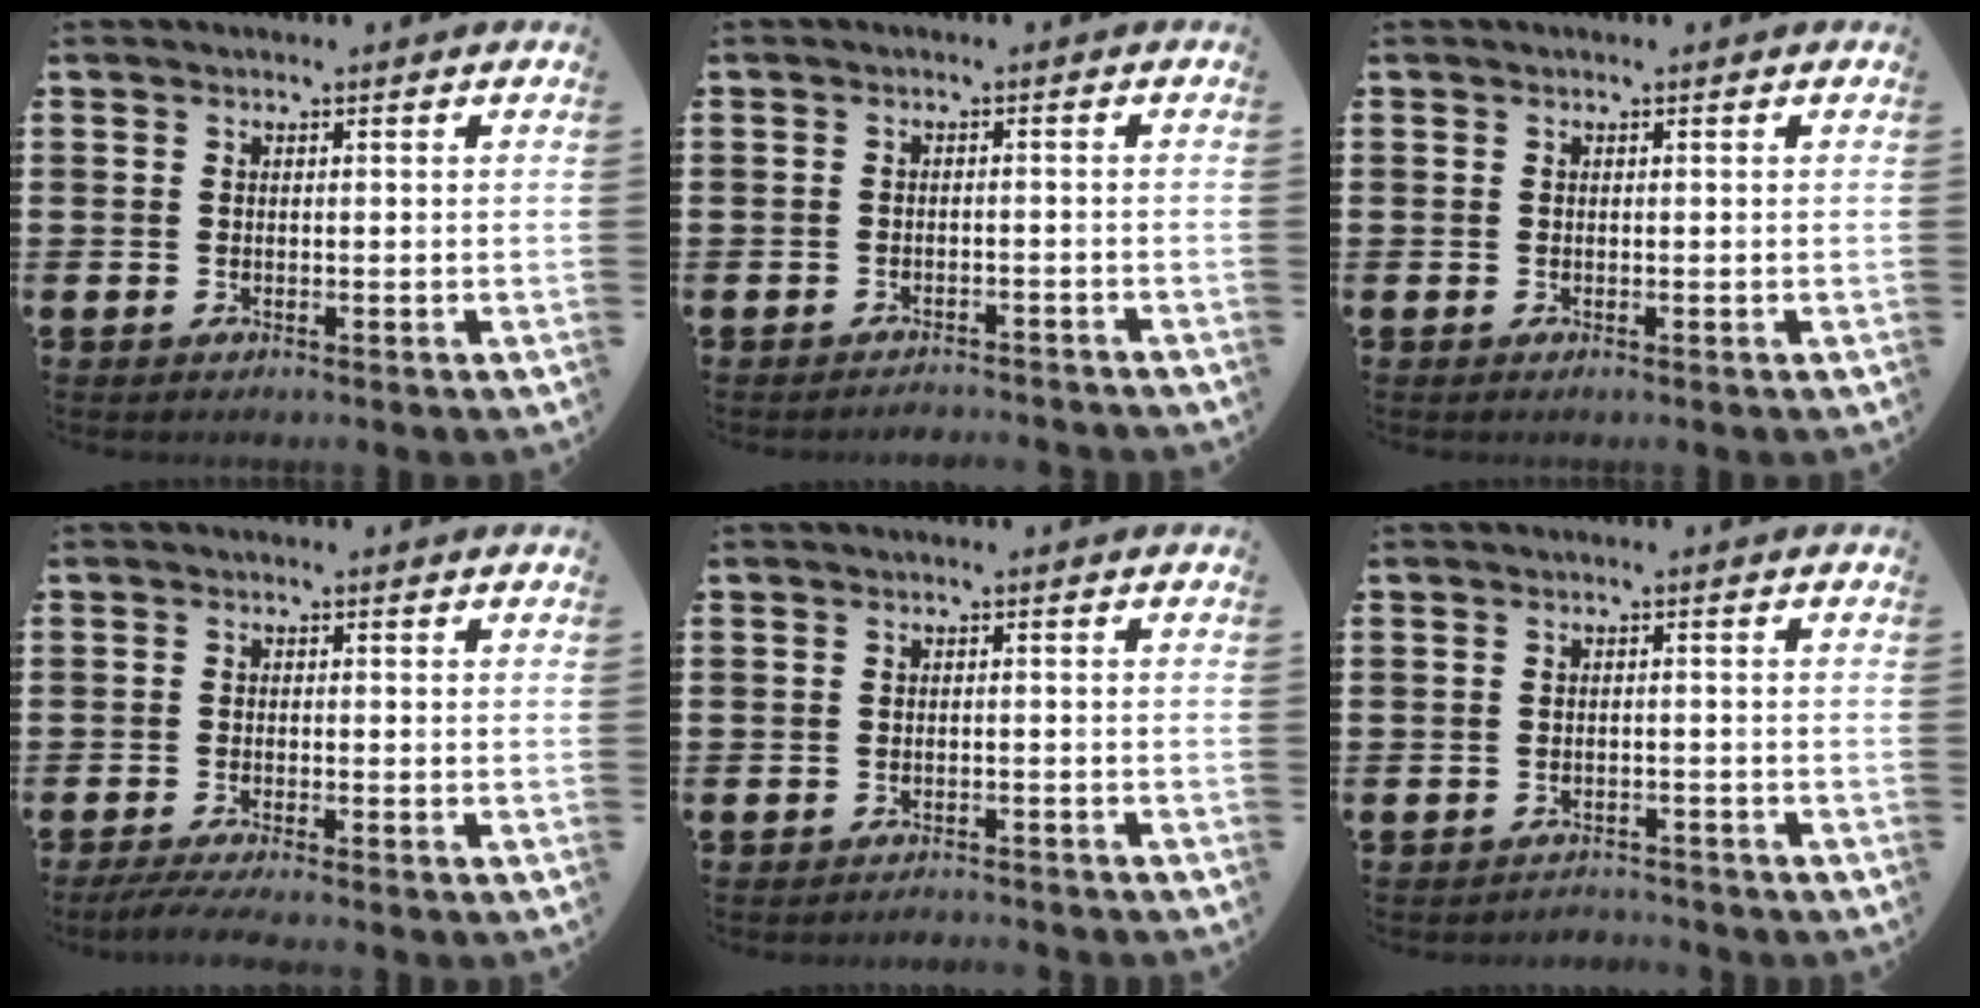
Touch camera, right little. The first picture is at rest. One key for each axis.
{"total": 1.5, "fx": -1.5, "fy": -0.1, "fz": -0.1, "tx": -0.001, "ty": 0.004, "tz": -0.032}
{"total": 0.0}
{"total": 1.9, "fx": -1.4, "fy": 0.0, "fz": 1.3, "tx": -0.019, "ty": 0.000, "tz": -0.026}
{"total": 1.2, "fx": -1.2, "fy": -0.1, "fz": -0.1, "tx": -0.001, "ty": 0.003, "tz": -0.026}
{"total": 1.7, "fx": -1.7, "fy": 0.0, "fz": -0.2, "tx": -0.002, "ty": 0.004, "tz": -0.037}